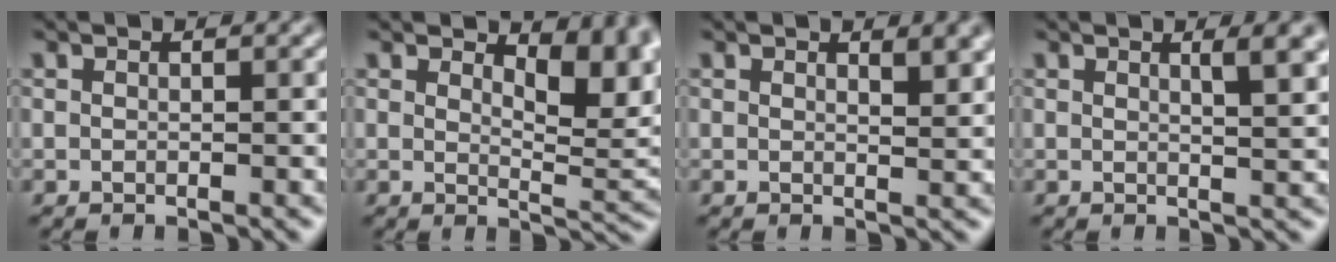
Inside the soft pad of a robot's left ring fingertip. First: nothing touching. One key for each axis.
{"total": 5.9, "fx": 2.7, "fy": 2.5, "fz": 4.6, "tx": -0.058, "ty": -0.008, "tz": 0.041}
{"total": 2.4, "fx": 1.3, "fy": 0.8, "fz": 1.9, "tx": -0.021, "ty": -0.001, "tz": 0.022}
{"total": 3.3, "fx": 1.4, "fy": 1.0, "fz": 2.8, "tx": -0.022, "ty": 0.003, "tz": 0.018}